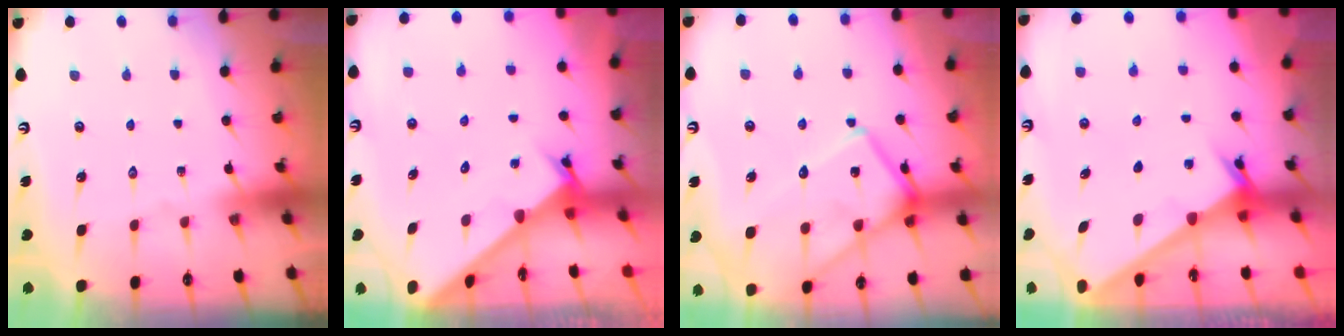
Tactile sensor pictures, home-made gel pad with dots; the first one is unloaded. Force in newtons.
{"total": 2.7, "press": 2.7, "slide": 0.2}
{"total": 17.9, "press": 17.9, "slide": 1.7}
{"total": 2.3, "press": 2.3, "slide": 0.2}